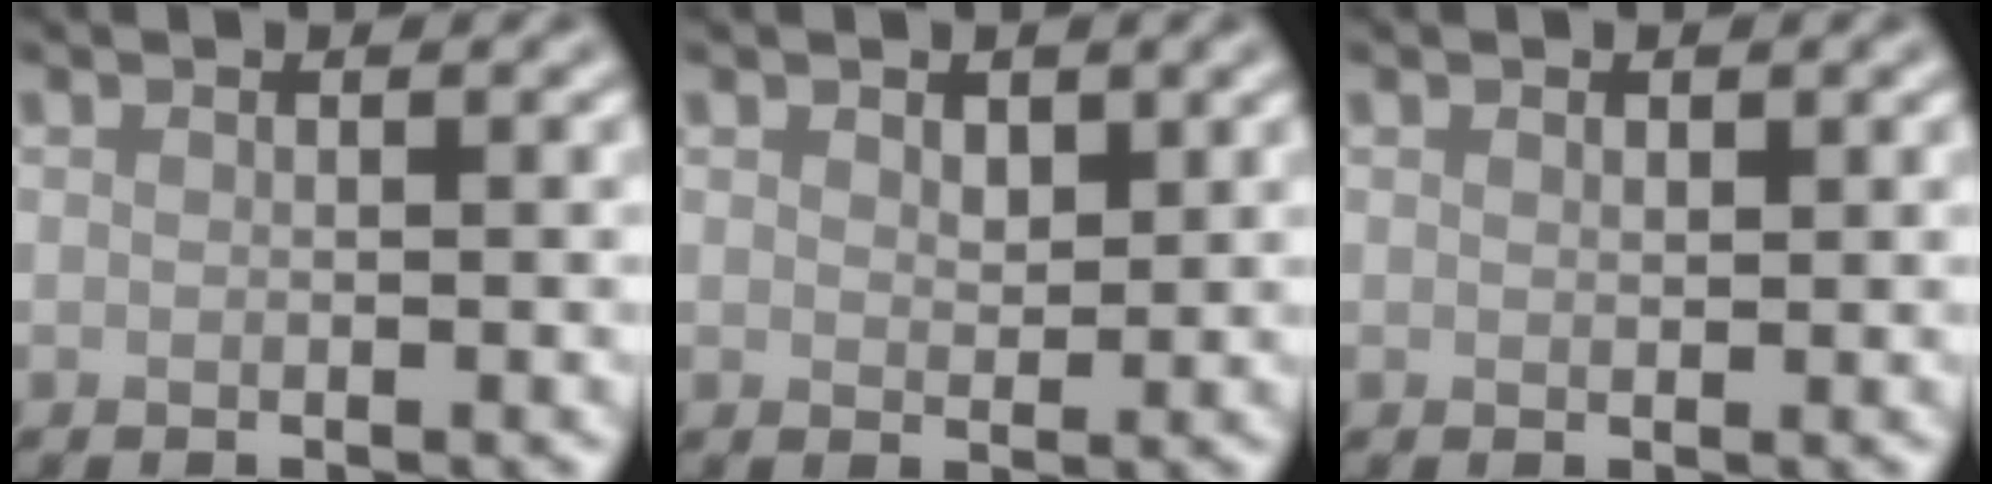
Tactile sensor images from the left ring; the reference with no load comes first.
{"total": 1.4, "force": [0.9, 0.8, 0.7], "torque": [-0.011, -0.003, 0.016]}
{"total": 0.5, "force": [0.4, 0.3, 0.2], "torque": [-0.002, -0.003, 0.006]}